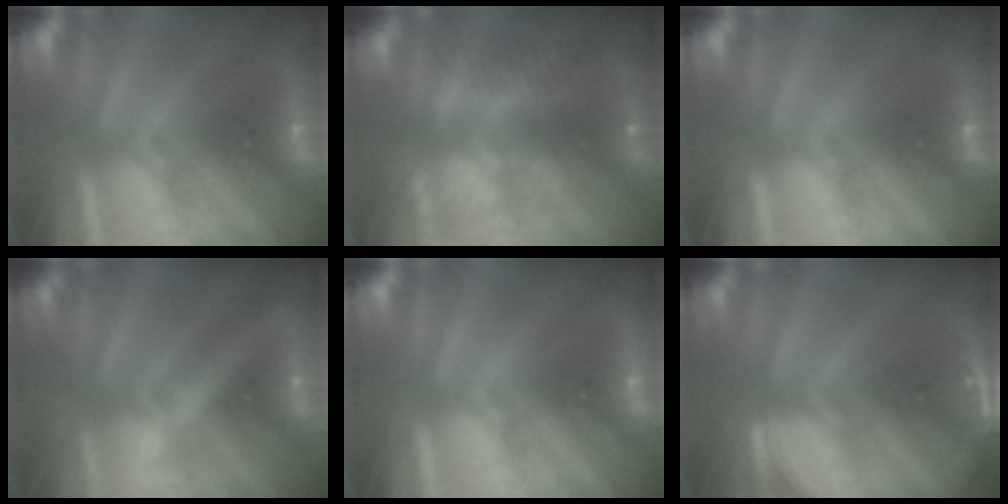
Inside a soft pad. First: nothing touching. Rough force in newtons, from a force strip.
{"total": 7.4}
{"total": 0.0}
{"total": 2.4}
{"total": 0.0}
{"total": 2.7}